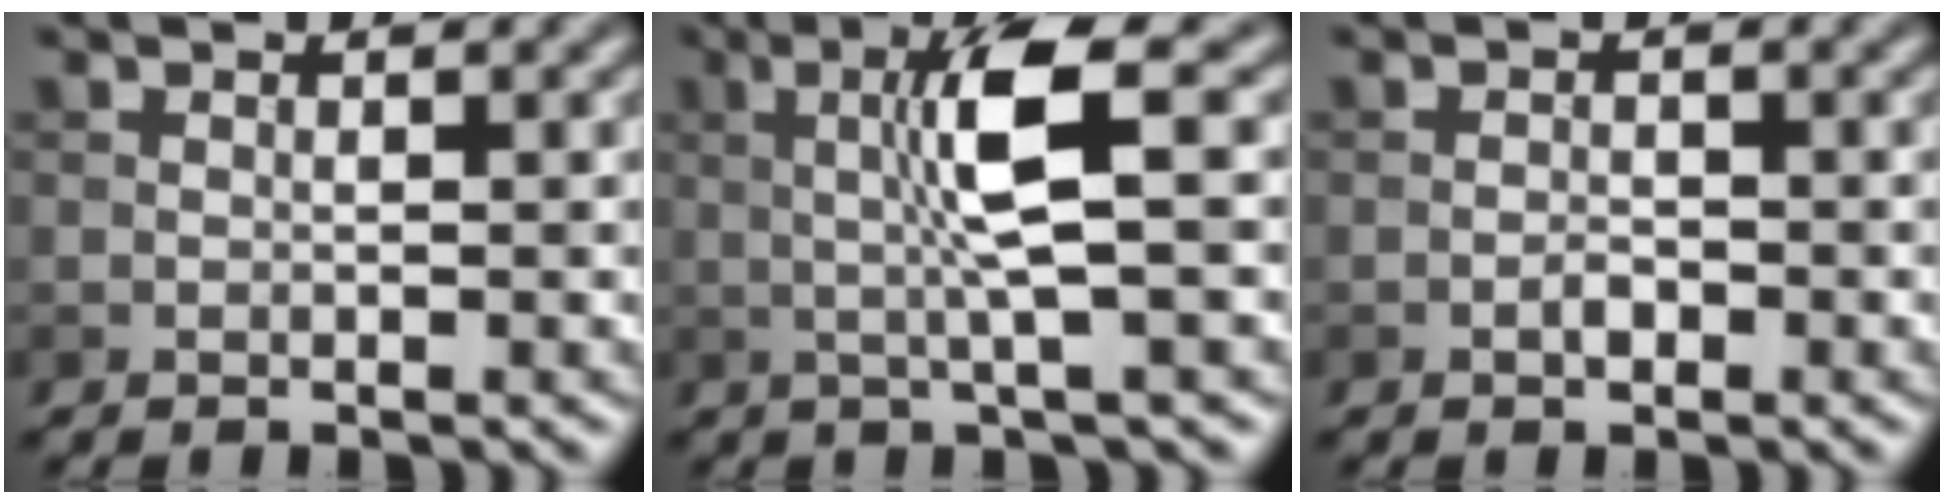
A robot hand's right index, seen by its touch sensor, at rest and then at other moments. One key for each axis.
{"total": 5.4, "fx": 0.6, "fy": 0.4, "fz": 5.3, "tx": -0.107, "ty": 0.006, "tz": 0.013}
{"total": 1.0, "fx": -0.5, "fy": 0.5, "fz": 0.7, "tx": -0.011, "ty": 0.002, "tz": -0.011}